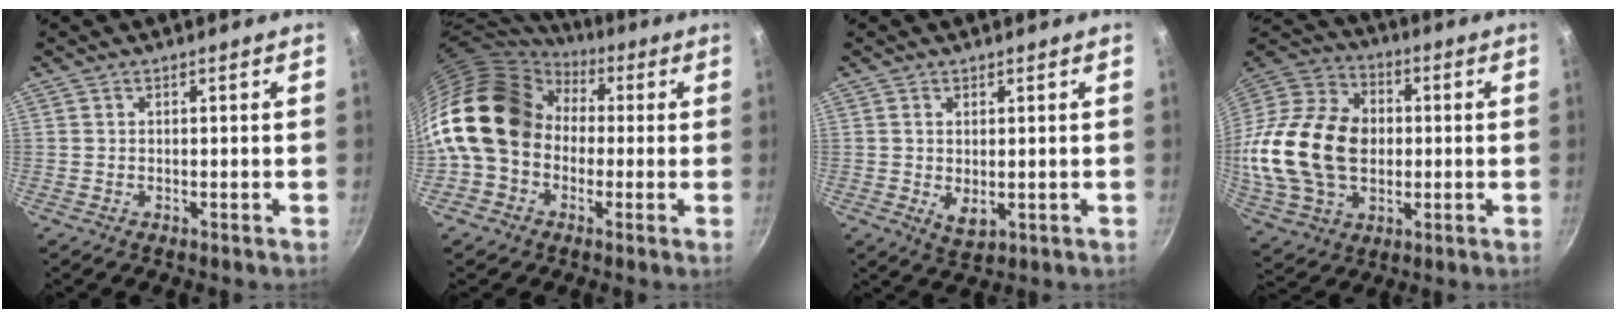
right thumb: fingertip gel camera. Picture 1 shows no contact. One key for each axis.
{"total": 17.6, "fx": 0.6, "fy": 14.2, "fz": 10.5, "tx": -0.169, "ty": 0.046, "tz": -0.003}
{"total": 3.6, "fx": 0.1, "fy": 2.0, "fz": 2.9, "tx": -0.050, "ty": -0.012, "tz": 0.008}
{"total": 25.7, "fx": -0.4, "fy": 18.5, "fz": 17.8, "tx": -0.333, "ty": 0.025, "tz": -0.002}